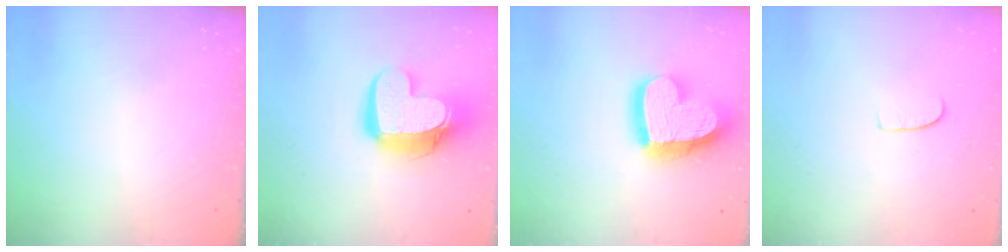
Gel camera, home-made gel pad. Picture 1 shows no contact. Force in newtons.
{"total": 15.3, "press": 15.3, "slide": 1.4}
{"total": 21.5, "press": 21.4, "slide": 2.1}
{"total": 5.3, "press": 5.3, "slide": 0.5}